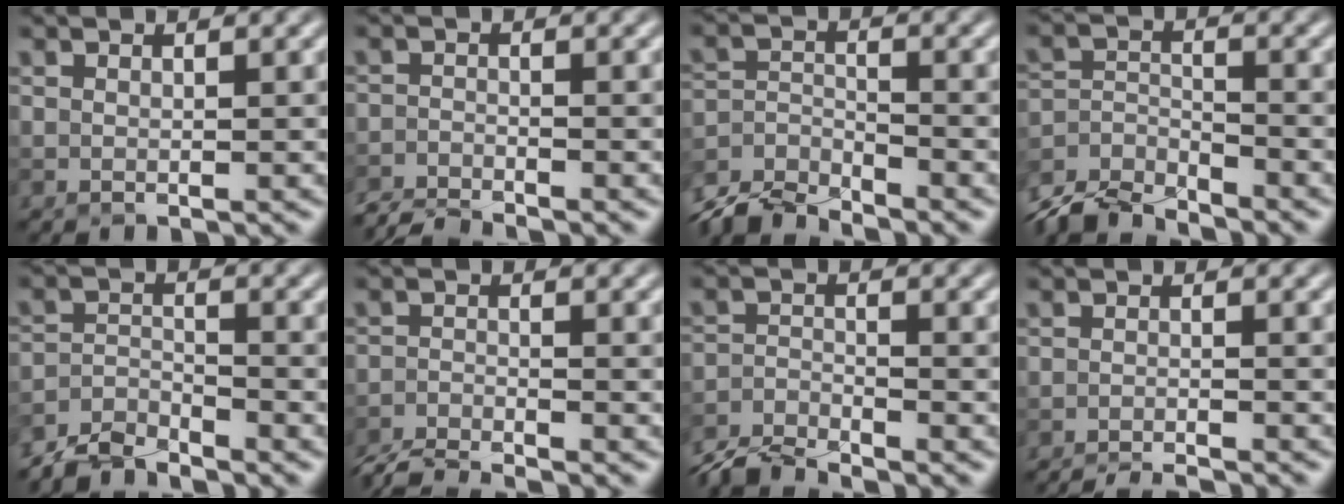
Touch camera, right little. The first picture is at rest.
{"total": 2.8, "force": [-2.7, 0.1, 0.5], "torque": [-0.013, -0.005, -0.060]}
{"total": 5.1, "force": [-4.9, 1.1, 1.3], "torque": [-0.024, -0.008, -0.103]}
{"total": 5.9, "force": [-5.6, 1.3, 1.5], "torque": [-0.028, -0.011, -0.114]}
{"total": 3.6, "force": [-3.5, 0.6, 0.7], "torque": [-0.014, -0.001, -0.077]}
{"total": 4.4, "force": [-4.2, 0.3, 1.2], "torque": [-0.029, -0.008, -0.084]}
{"total": 4.2, "force": [-4.0, 0.6, 1.1], "torque": [-0.022, -0.007, -0.087]}
{"total": 4.8, "force": [-4.5, 0.6, 1.6], "torque": [-0.024, -0.008, -0.067]}